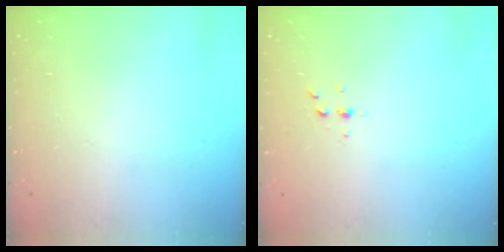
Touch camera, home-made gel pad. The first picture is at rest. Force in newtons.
{"total": 2.6, "press": 2.6, "slide": 0.3}